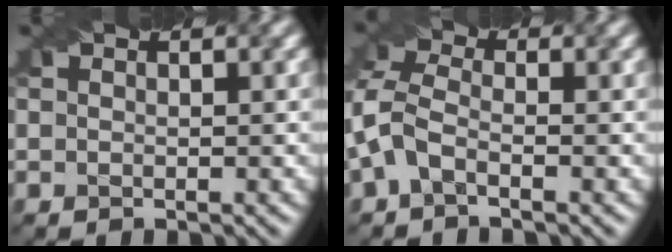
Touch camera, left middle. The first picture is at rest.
{"total": 4.1, "force": [-1.1, 2.5, 3.0], "torque": [-0.074, 0.014, -0.036]}